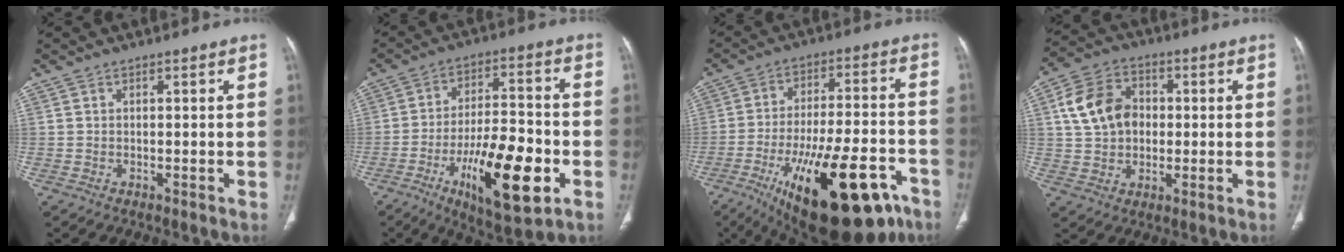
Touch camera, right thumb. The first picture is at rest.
{"total": 19.2, "force": [-7.2, 6.6, 16.5], "torque": [-0.258, 0.021, -0.107]}
{"total": 27.3, "force": [-13.8, 10.2, 21.2], "torque": [-0.299, 0.048, -0.203]}
{"total": 11.7, "force": [1.6, 9.0, 7.3], "torque": [-0.116, 0.016, 0.023]}